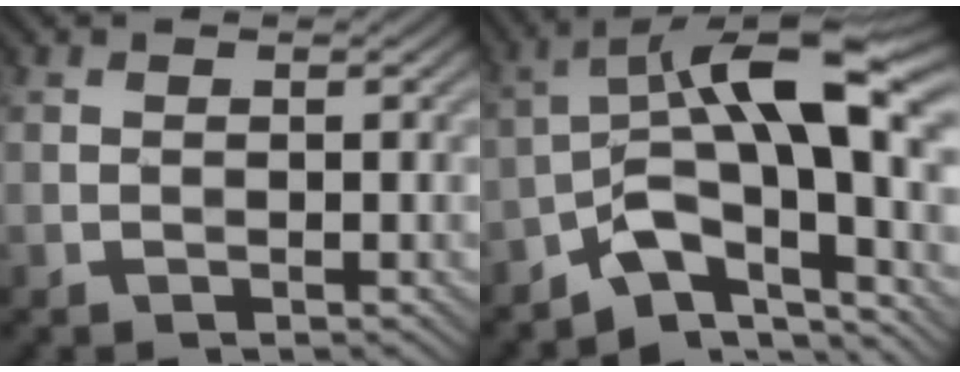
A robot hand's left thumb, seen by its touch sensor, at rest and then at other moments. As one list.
[{"total": 12.7, "force": [-3.5, 5.0, 11.1], "torque": [-0.179, 0.010, -0.072]}]